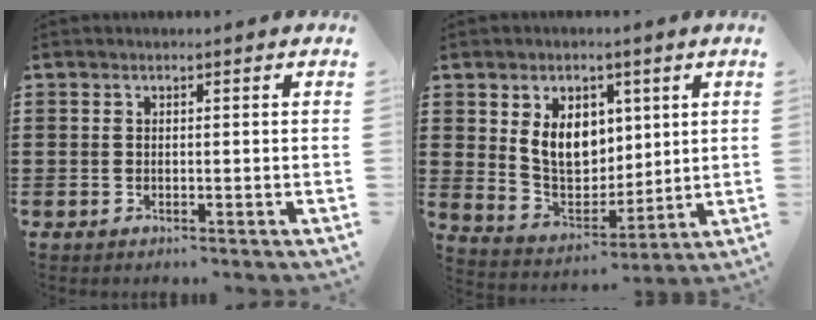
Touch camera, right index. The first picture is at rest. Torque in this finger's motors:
{"motor_torque": [1.38, 0.75, 0.41, 0.19]}